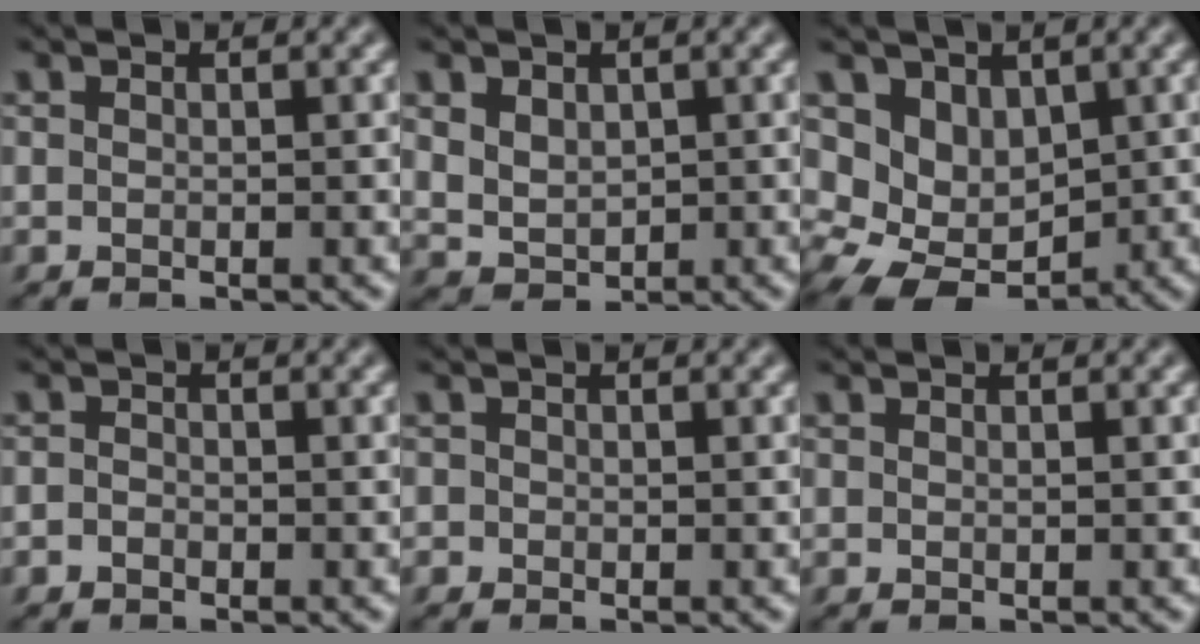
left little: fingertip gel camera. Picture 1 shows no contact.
{"total": 3.2, "force": [0.9, 2.4, 1.8], "torque": [-0.047, 0.005, 0.020]}
{"total": 4.8, "force": [-0.3, 4.1, 2.5], "torque": [-0.040, -0.016, -0.004]}
{"total": 1.0, "force": [-0.4, 0.8, 0.3], "torque": [0.001, 0.000, -0.018]}
{"total": 0.5, "force": [-0.2, 0.5, 0.0], "torque": [0.005, -0.001, -0.006]}
{"total": 0.0}